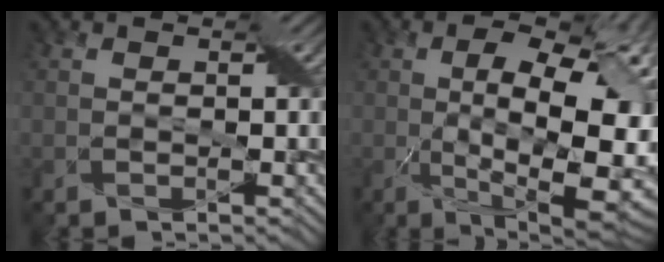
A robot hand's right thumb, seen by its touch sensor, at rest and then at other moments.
{"total": 18.1, "force": [-1.5, 7.7, 16.3], "torque": [-0.227, -0.014, -0.017]}